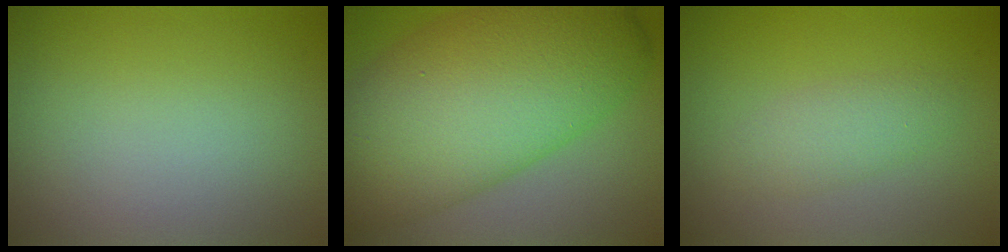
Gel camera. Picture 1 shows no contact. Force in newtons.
{"total": 13.2, "press": 13.2, "slide": 0.2}
{"total": 2.0, "press": 2.0, "slide": 0.1}